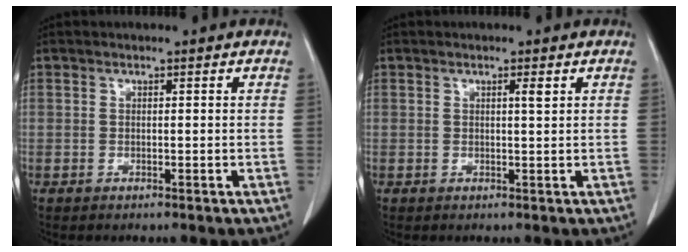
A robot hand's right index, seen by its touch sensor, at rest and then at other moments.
{"total": 1.0, "force": [0.5, -0.1, 0.9], "torque": [-0.018, -0.001, 0.008]}